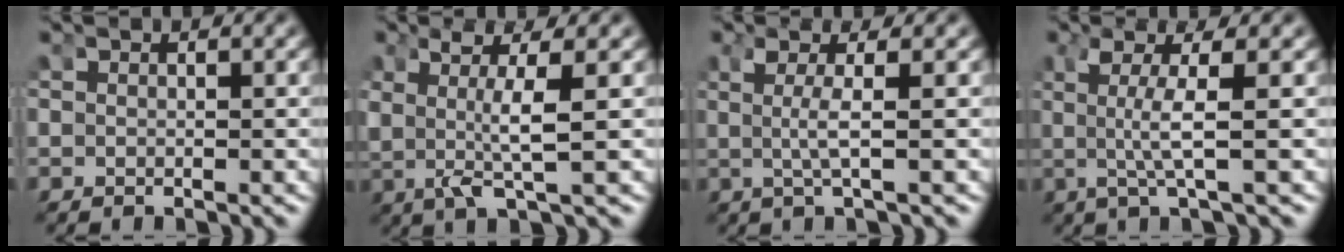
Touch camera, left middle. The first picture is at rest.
{"total": 5.0, "force": [1.1, 0.9, 4.8], "torque": [-0.094, -0.002, 0.024]}
{"total": 2.8, "force": [0.3, -0.5, 2.7], "torque": [-0.059, -0.005, 0.011]}
{"total": 4.1, "force": [0.4, -0.3, 4.1], "torque": [-0.086, -0.002, 0.010]}